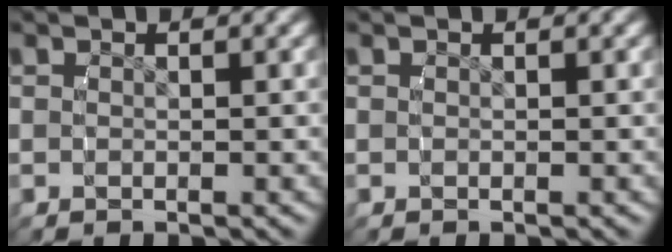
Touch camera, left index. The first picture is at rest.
{"total": 0.0}